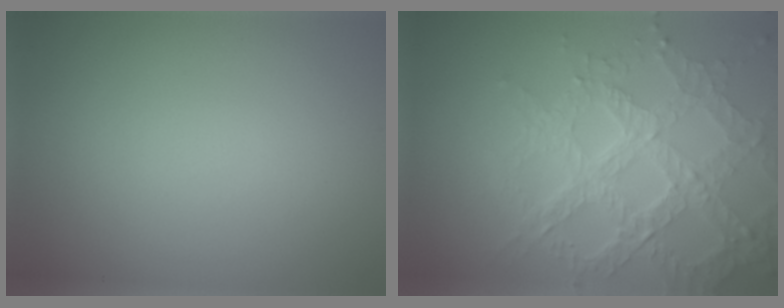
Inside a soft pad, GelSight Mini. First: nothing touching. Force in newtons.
{"total": 7.1, "press": 5.3, "slide": 4.7}